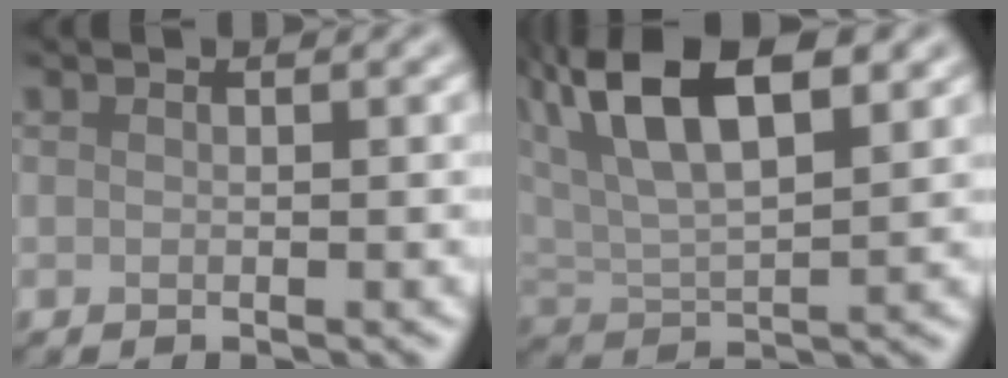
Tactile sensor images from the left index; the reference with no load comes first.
{"total": 11.1, "force": [5.8, 4.9, 8.1], "torque": [-0.153, 0.026, 0.091]}